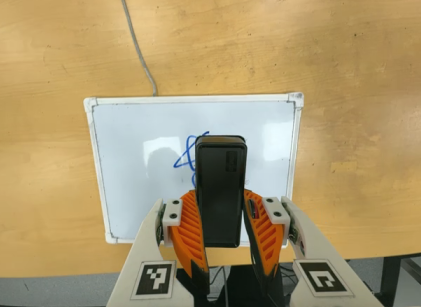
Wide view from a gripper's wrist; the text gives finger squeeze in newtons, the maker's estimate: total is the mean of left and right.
{"total": 7.6, "left": 5.3, "right": 9.9}